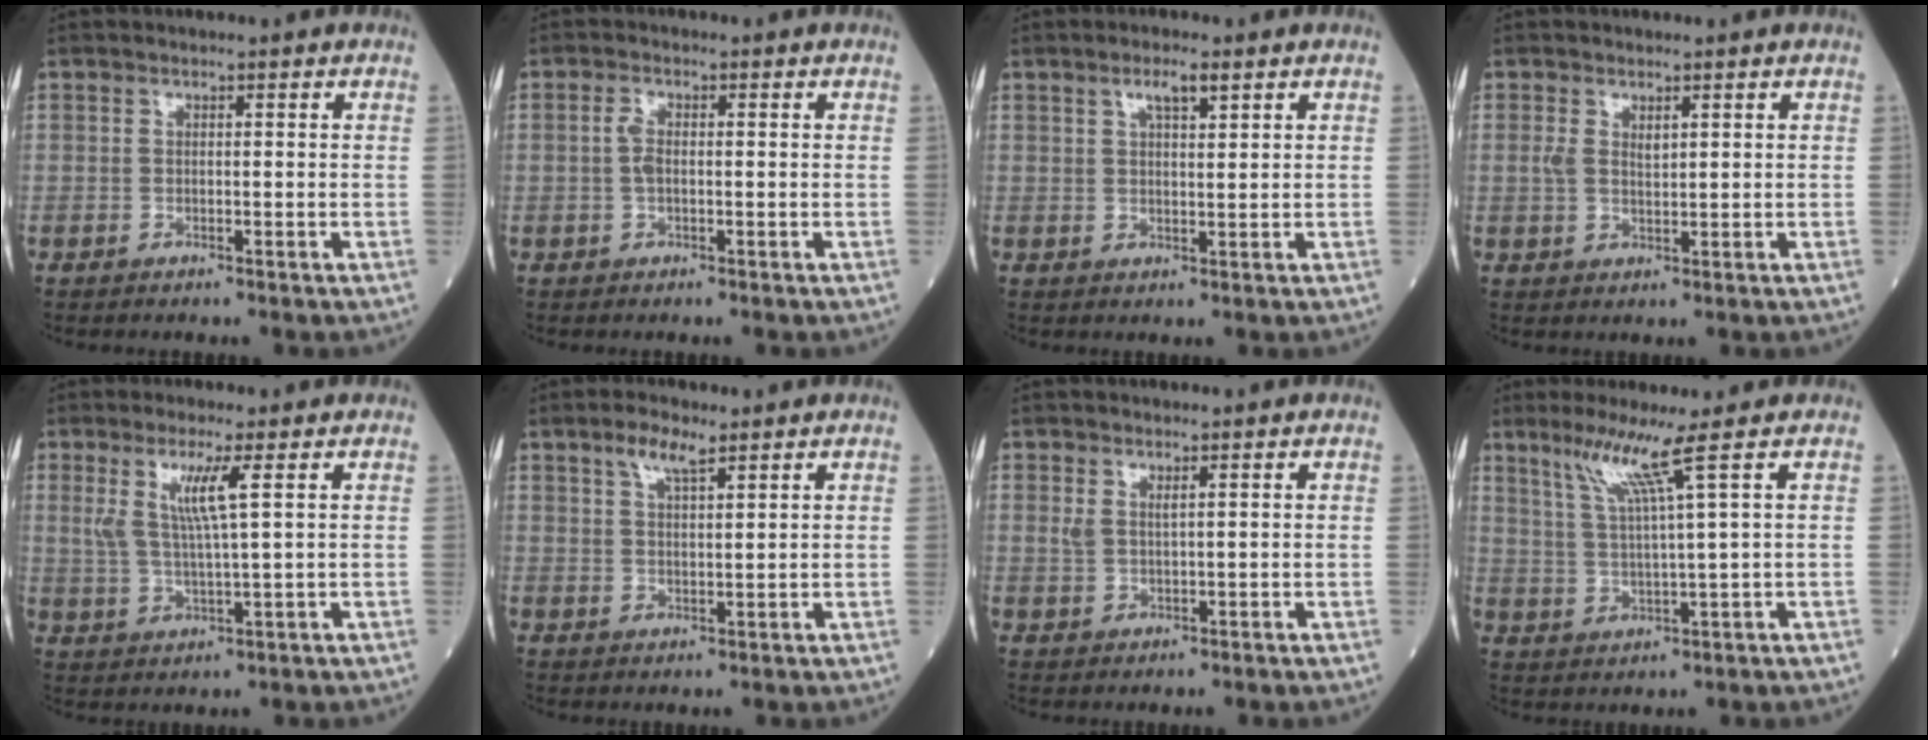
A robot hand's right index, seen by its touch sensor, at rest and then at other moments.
{"total": 4.0, "force": [-0.2, 0.7, 4.0], "torque": [-0.087, 0.017, -0.004]}
{"total": 3.2, "force": [2.0, 0.6, 2.5], "torque": [-0.047, 0.005, 0.036]}
{"total": 2.4, "force": [1.0, 1.1, 1.9], "torque": [-0.044, 0.004, 0.024]}
{"total": 5.7, "force": [2.2, -0.3, 5.3], "torque": [-0.111, -0.002, 0.048]}
{"total": 4.1, "force": [2.8, 0.9, 2.8], "torque": [-0.059, 0.006, 0.055]}
{"total": 1.8, "force": [0.9, 0.5, 1.4], "torque": [-0.038, 0.005, 0.025]}
{"total": 6.2, "force": [3.7, -1.9, 4.6], "torque": [-0.096, -0.008, 0.078]}